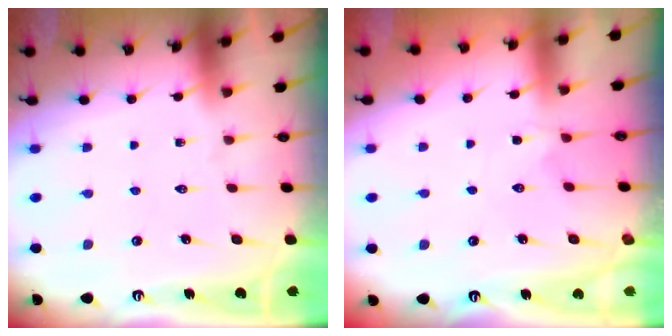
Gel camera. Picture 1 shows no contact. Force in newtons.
{"total": 0.6, "press": 0.5, "slide": 0.3}